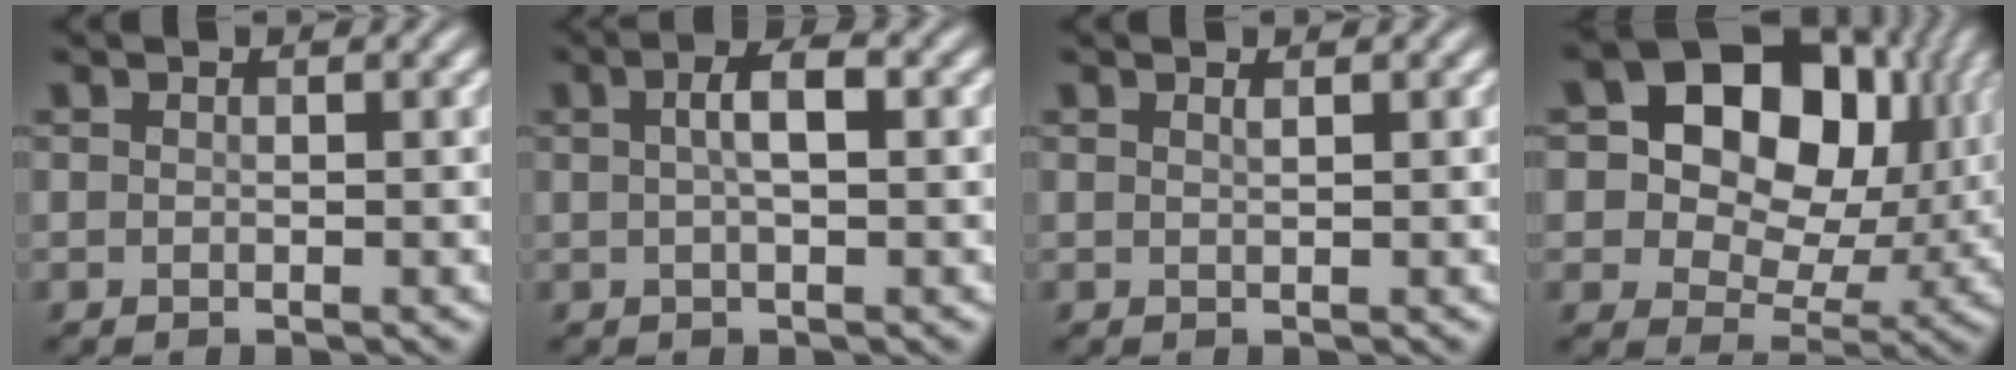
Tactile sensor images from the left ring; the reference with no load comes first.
{"total": 2.7, "force": [0.4, 0.7, 2.6], "torque": [-0.047, 0.008, 0.005]}
{"total": 0.5, "force": [0.3, 0.1, 0.4], "torque": [-0.003, 0.000, 0.005]}
{"total": 14.4, "force": [4.0, 10.0, 9.5], "torque": [-0.144, 0.021, 0.065]}